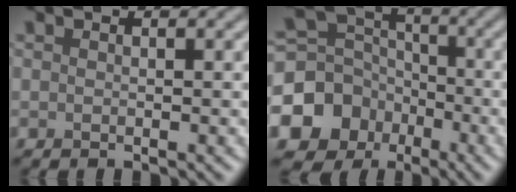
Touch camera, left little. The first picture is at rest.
{"total": 11.4, "force": [-4.8, 9.8, 3.1], "torque": [-0.096, -0.022, -0.108]}